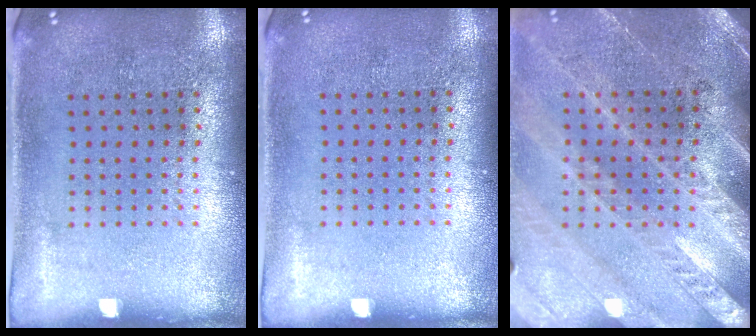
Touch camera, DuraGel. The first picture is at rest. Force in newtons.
{"total": 0.0}
{"total": 2.9, "press": 2.7, "slide": 1.2}